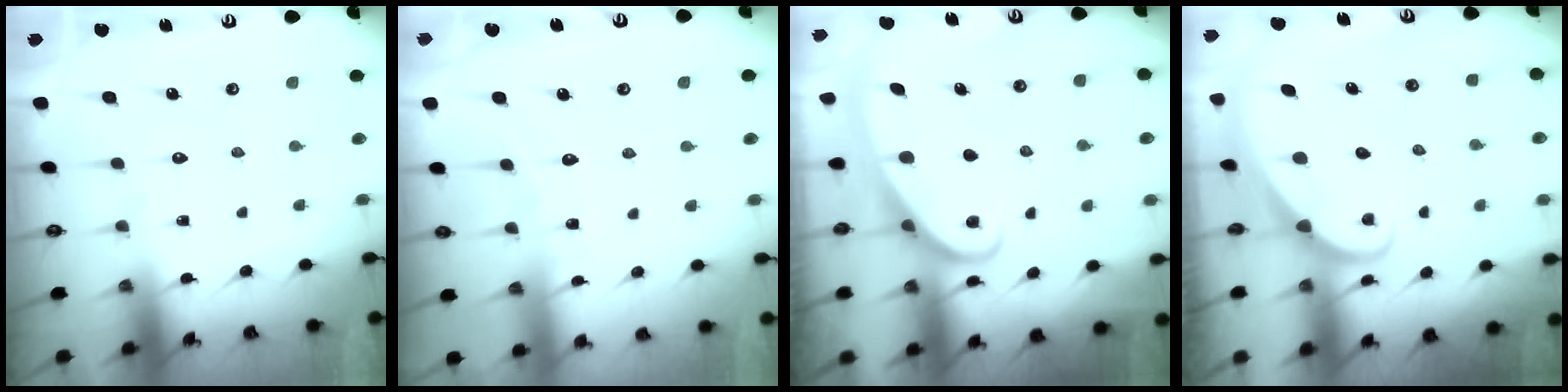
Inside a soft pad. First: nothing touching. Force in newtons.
{"total": 4.0, "press": 3.9, "slide": 0.4}
{"total": 2.8, "press": 2.8, "slide": 0.4}
{"total": 1.7, "press": 1.7, "slide": 0.0}